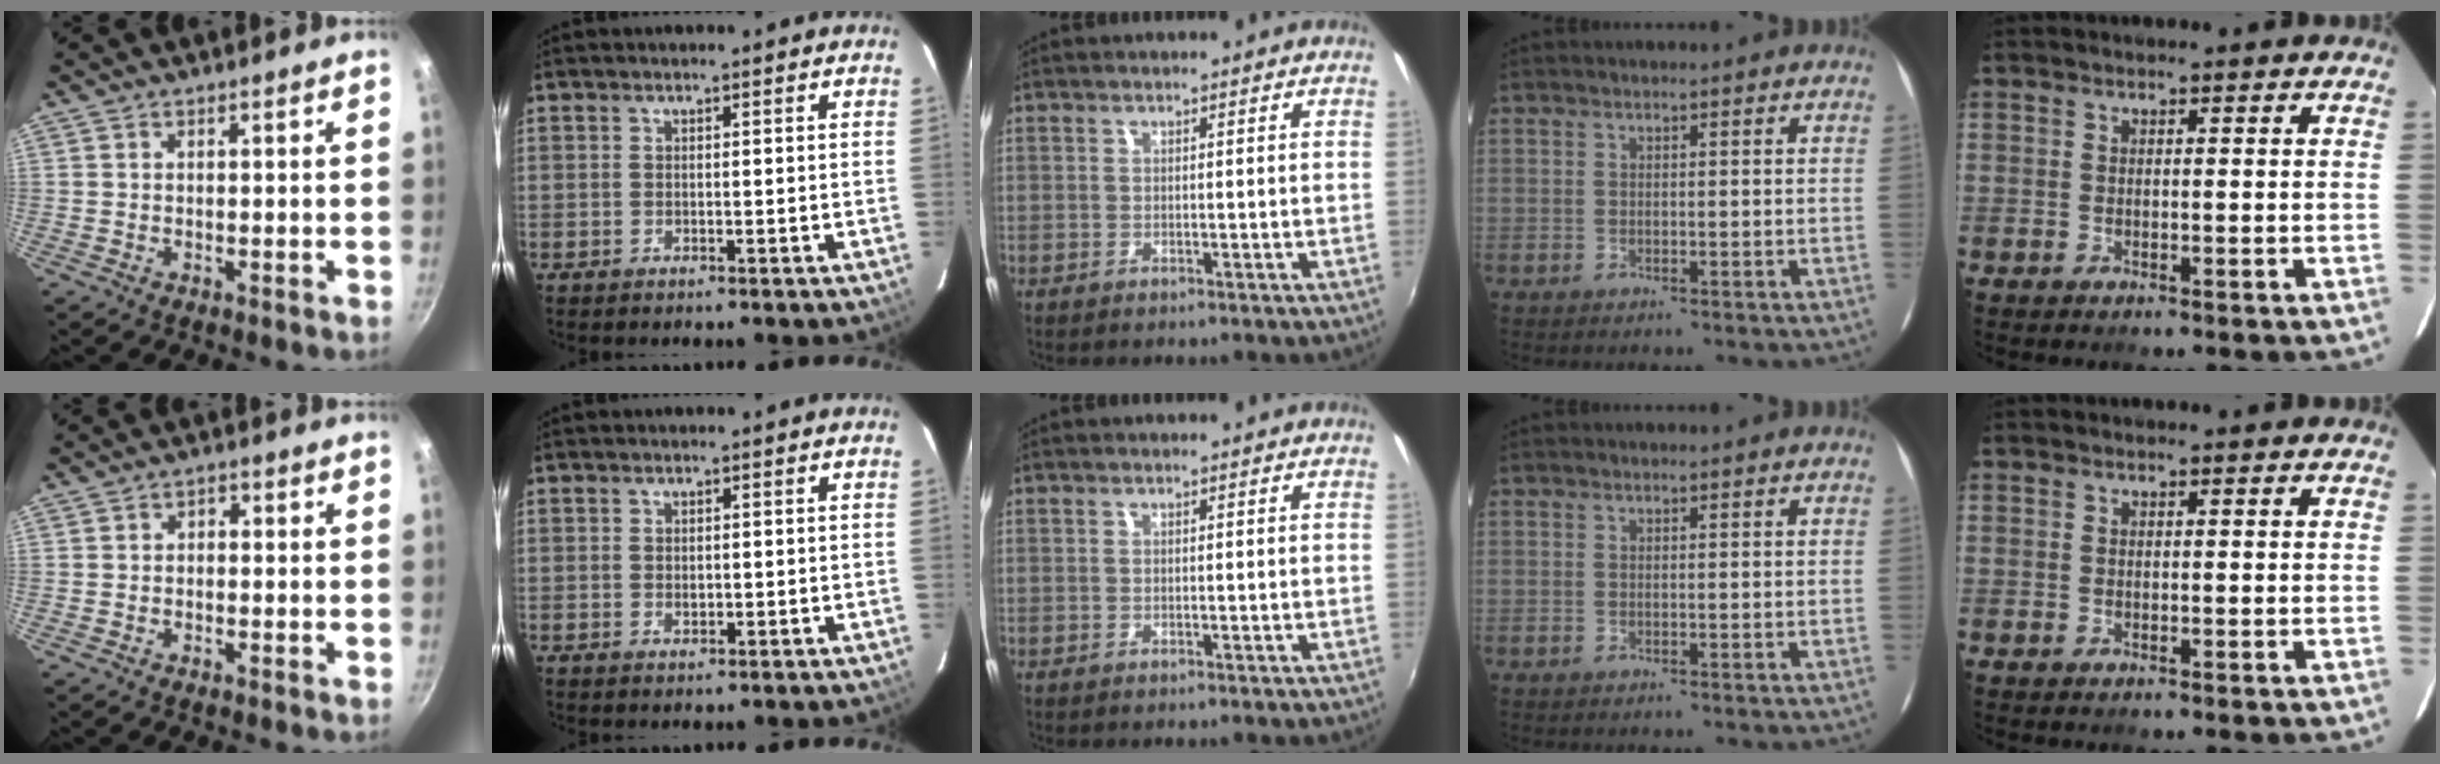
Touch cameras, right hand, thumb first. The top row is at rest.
{"thumb": {"total": 1.5, "force": [-0.4, 1.2, 0.9], "torque": [-0.013, 0.007, -0.009]}, "index": {"total": 1.2, "force": [0.0, 1.0, 0.8], "torque": [-0.011, 0.000, 0.002]}}